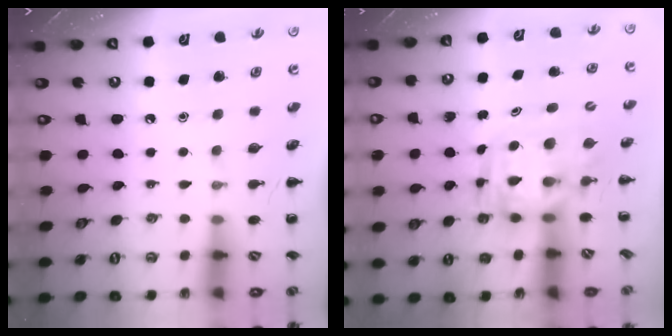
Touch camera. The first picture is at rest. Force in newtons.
{"total": 3.6, "press": 3.6, "slide": 0.7}